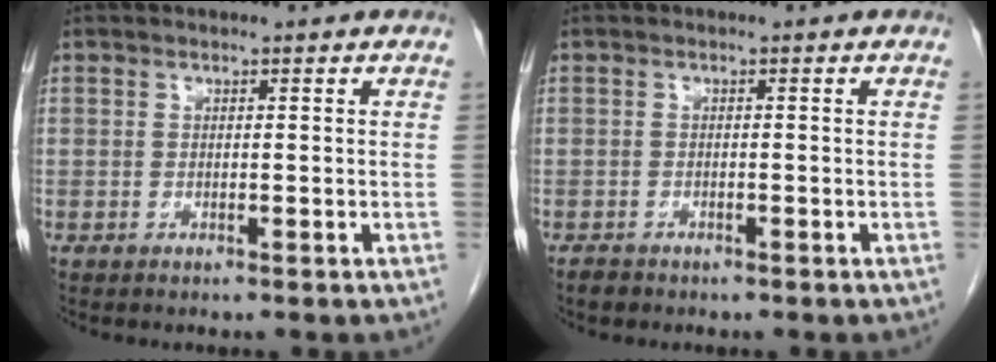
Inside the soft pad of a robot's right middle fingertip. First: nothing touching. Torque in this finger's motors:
{"motor_torque": [0.13, 0.11, -0.03, 0.00]}